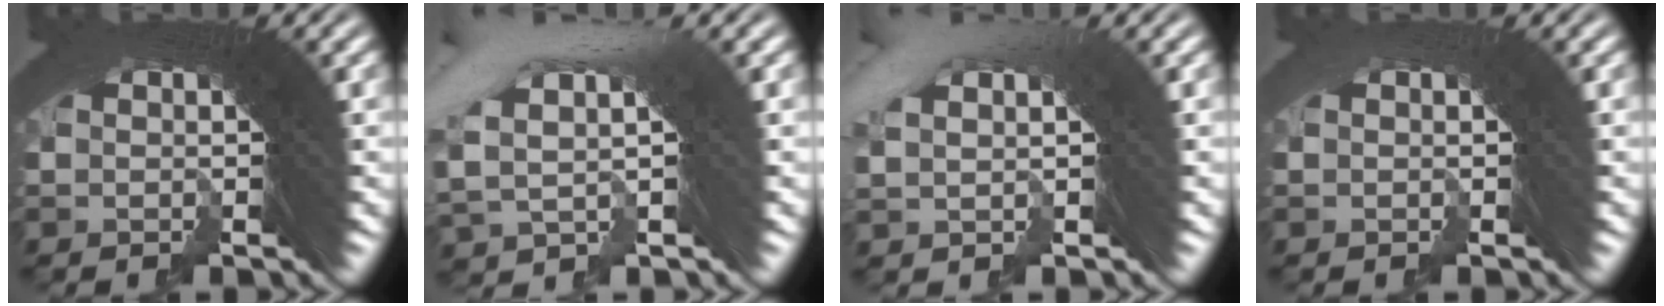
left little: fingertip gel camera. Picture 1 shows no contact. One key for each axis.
{"total": 4.7, "fx": 1.9, "fy": 2.6, "fz": 3.5, "tx": -0.058, "ty": 0.037, "tz": 0.022}
{"total": 1.7, "fx": 1.1, "fy": 0.5, "fz": 1.3, "tx": -0.017, "ty": 0.032, "tz": 0.016}
{"total": 1.0, "fx": -0.7, "fy": -0.2, "fz": -0.6, "tx": 0.018, "ty": 0.007, "tz": -0.015}